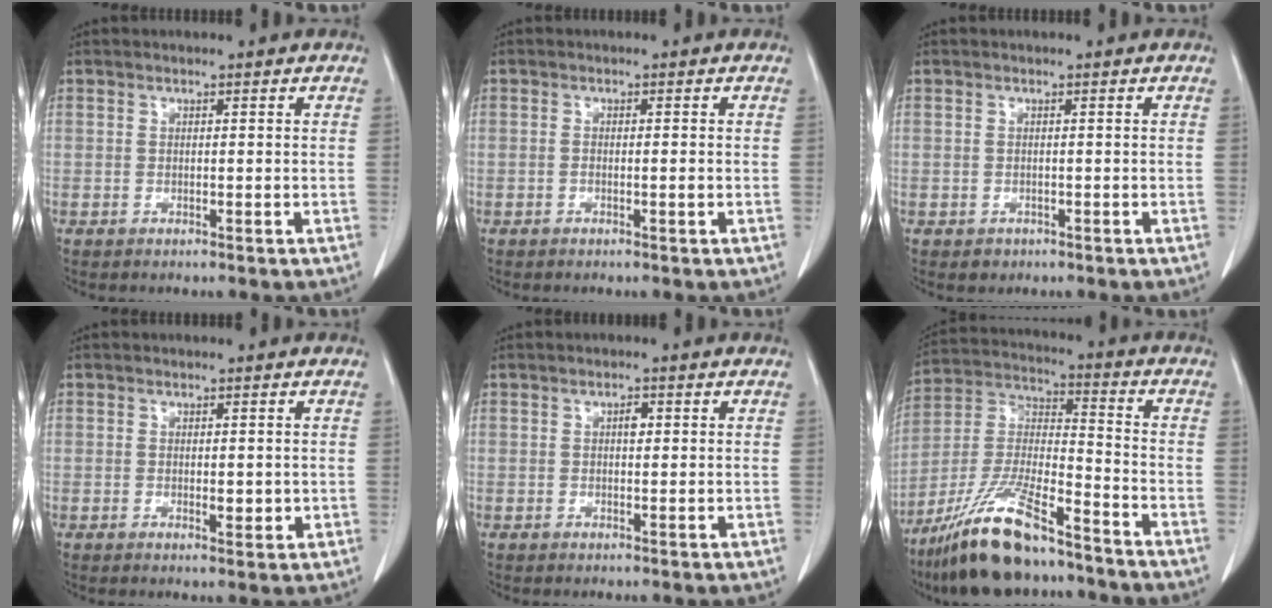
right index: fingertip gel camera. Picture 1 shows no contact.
{"total": 0.9, "force": [-0.3, 0.1, 0.9], "torque": [-0.014, 0.001, -0.005]}
{"total": 1.1, "force": [-0.6, 0.9, 0.1], "torque": [-0.004, 0.003, -0.005]}
{"total": 1.9, "force": [-0.1, 1.0, 1.7], "torque": [-0.020, -0.003, 0.001]}
{"total": 1.8, "force": [0.5, 0.8, 1.5], "torque": [-0.024, 0.002, 0.007]}
{"total": 16.5, "force": [-12.5, 3.1, 10.2], "torque": [-0.219, -0.018, -0.230]}